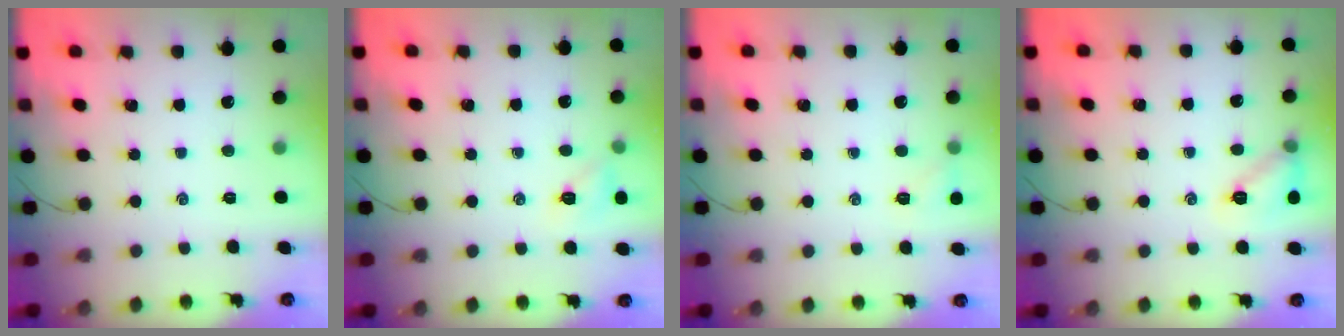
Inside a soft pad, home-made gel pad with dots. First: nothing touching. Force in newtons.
{"total": 6.4, "press": 6.2, "slide": 1.5}
{"total": 5.8, "press": 5.6, "slide": 1.7}
{"total": 9.7, "press": 9.7, "slide": 0.7}